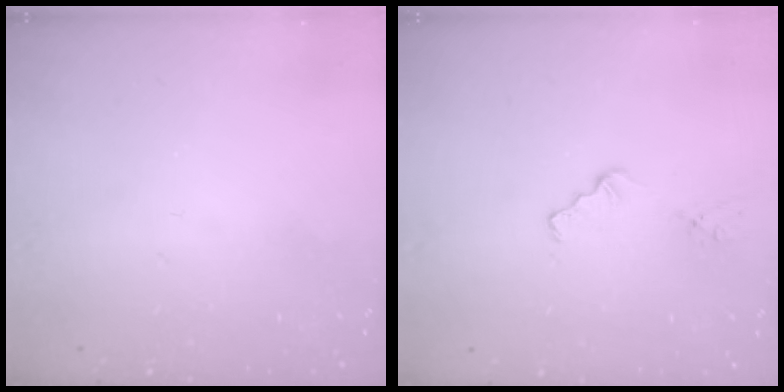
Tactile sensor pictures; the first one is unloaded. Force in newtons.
{"total": 1.9, "press": 1.9, "slide": 0.3}